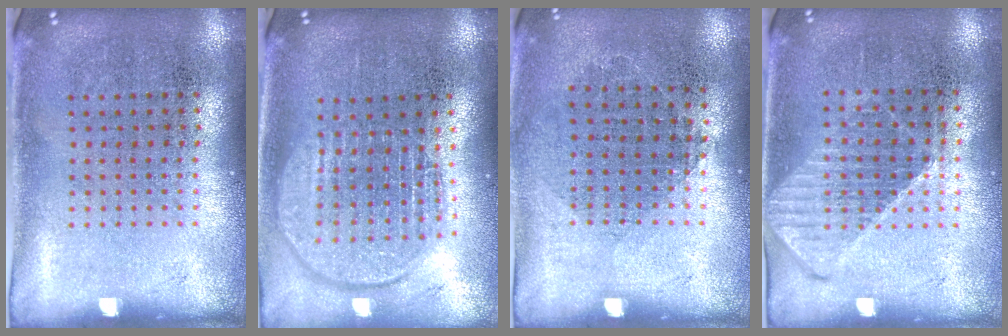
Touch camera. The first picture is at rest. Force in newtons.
{"total": 1.9, "press": 1.6, "slide": 1.0}
{"total": 0.8, "press": 0.8, "slide": 0.3}
{"total": 1.2, "press": 1.1, "slide": 0.4}